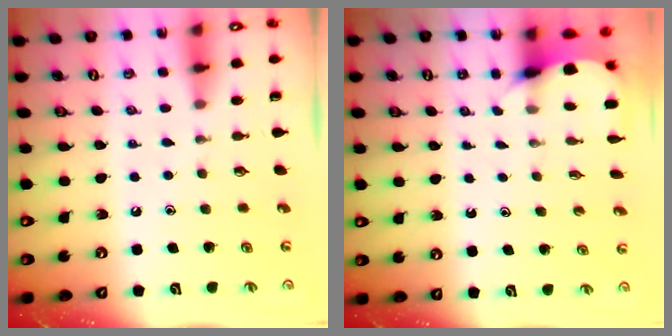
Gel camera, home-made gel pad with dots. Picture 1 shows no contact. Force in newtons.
{"total": 5.2, "press": 5.2, "slide": 0.1}